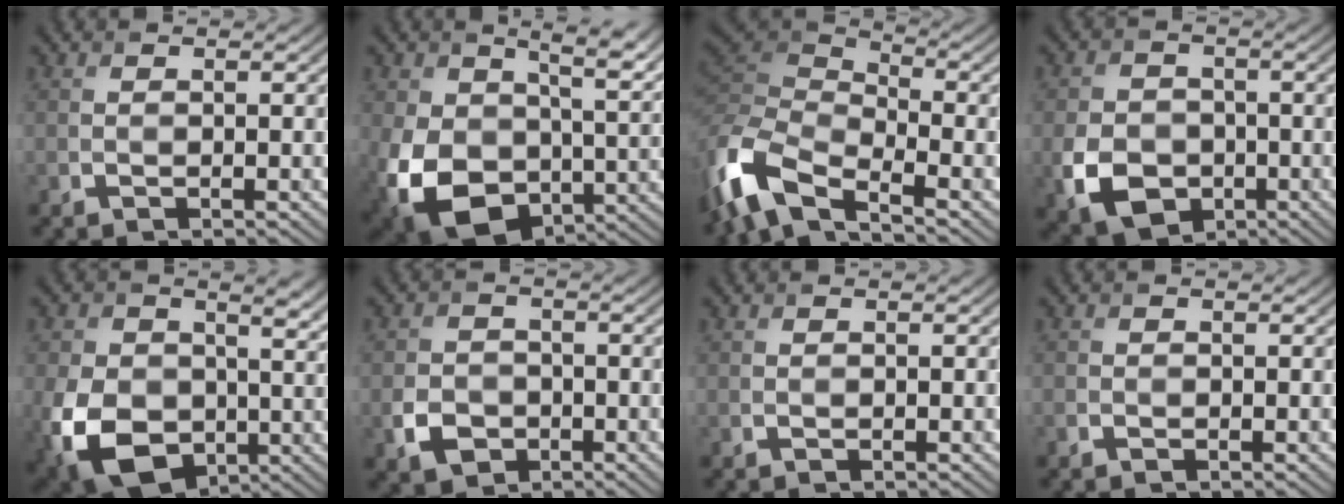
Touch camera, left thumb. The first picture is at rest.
{"total": 16.3, "force": [1.5, 11.4, 11.6], "torque": [-0.233, -0.045, 0.045]}
{"total": 11.3, "force": [-6.7, 4.0, 8.2], "torque": [-0.193, -0.004, -0.150]}
{"total": 7.5, "force": [-2.6, 5.8, 4.0], "torque": [-0.093, -0.018, -0.056]}
{"total": 15.5, "force": [-0.7, 11.3, 10.6], "torque": [-0.221, -0.042, -0.009]}
{"total": 4.1, "force": [-1.8, 3.3, 1.8], "torque": [-0.038, -0.005, -0.037]}
{"total": 0.0}
{"total": 0.7, "force": [-0.4, 0.6, 0.0], "torque": [-0.001, -0.004, -0.014]}